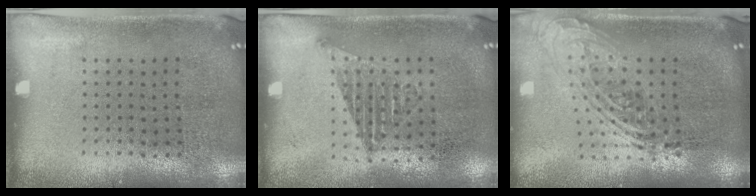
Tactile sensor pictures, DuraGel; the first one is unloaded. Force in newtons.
{"total": 1.2, "press": 1.0, "slide": 0.6}
{"total": 2.1, "press": 1.5, "slide": 1.4}